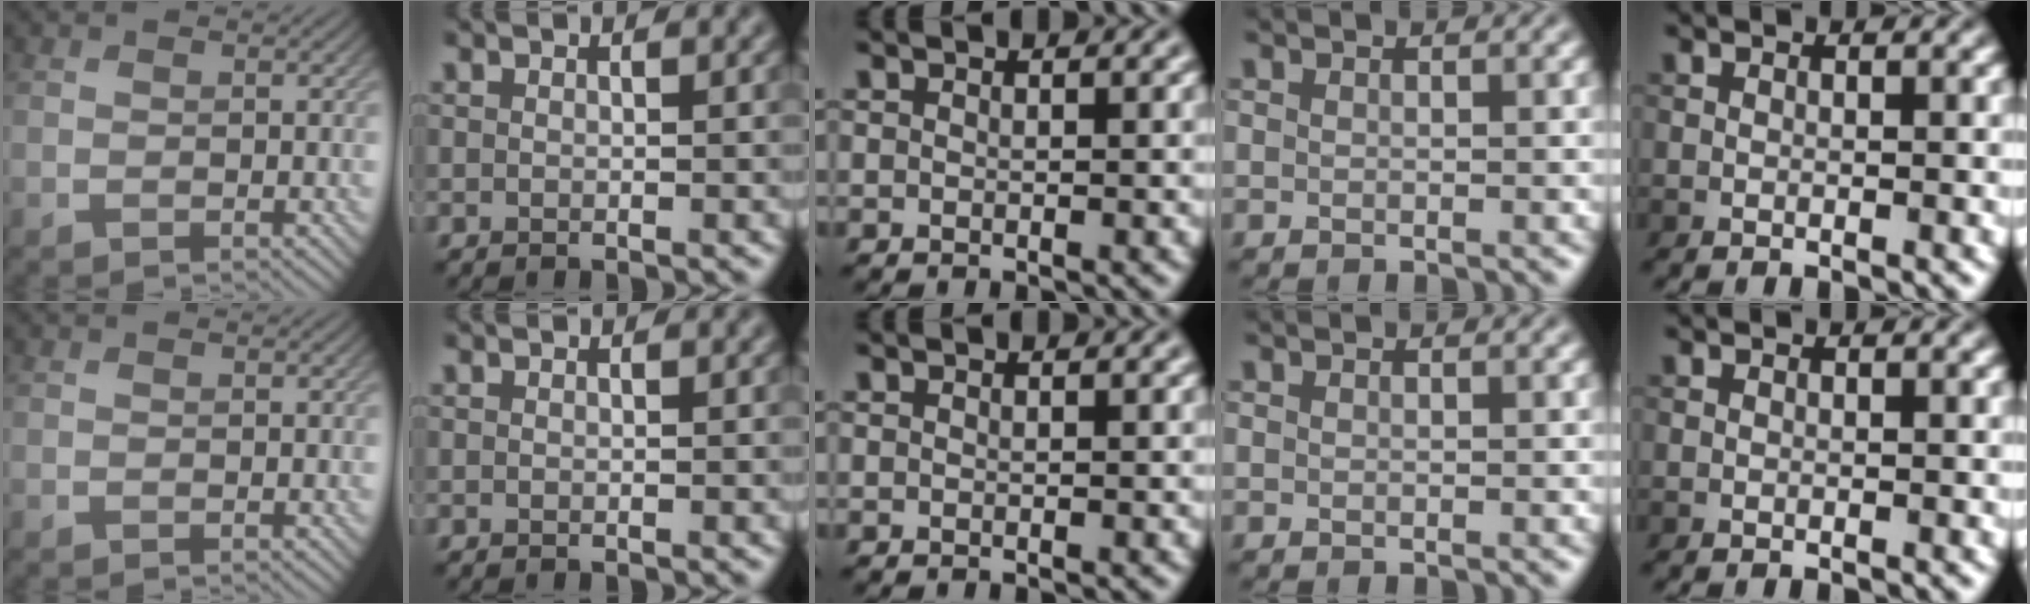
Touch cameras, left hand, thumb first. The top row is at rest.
{}